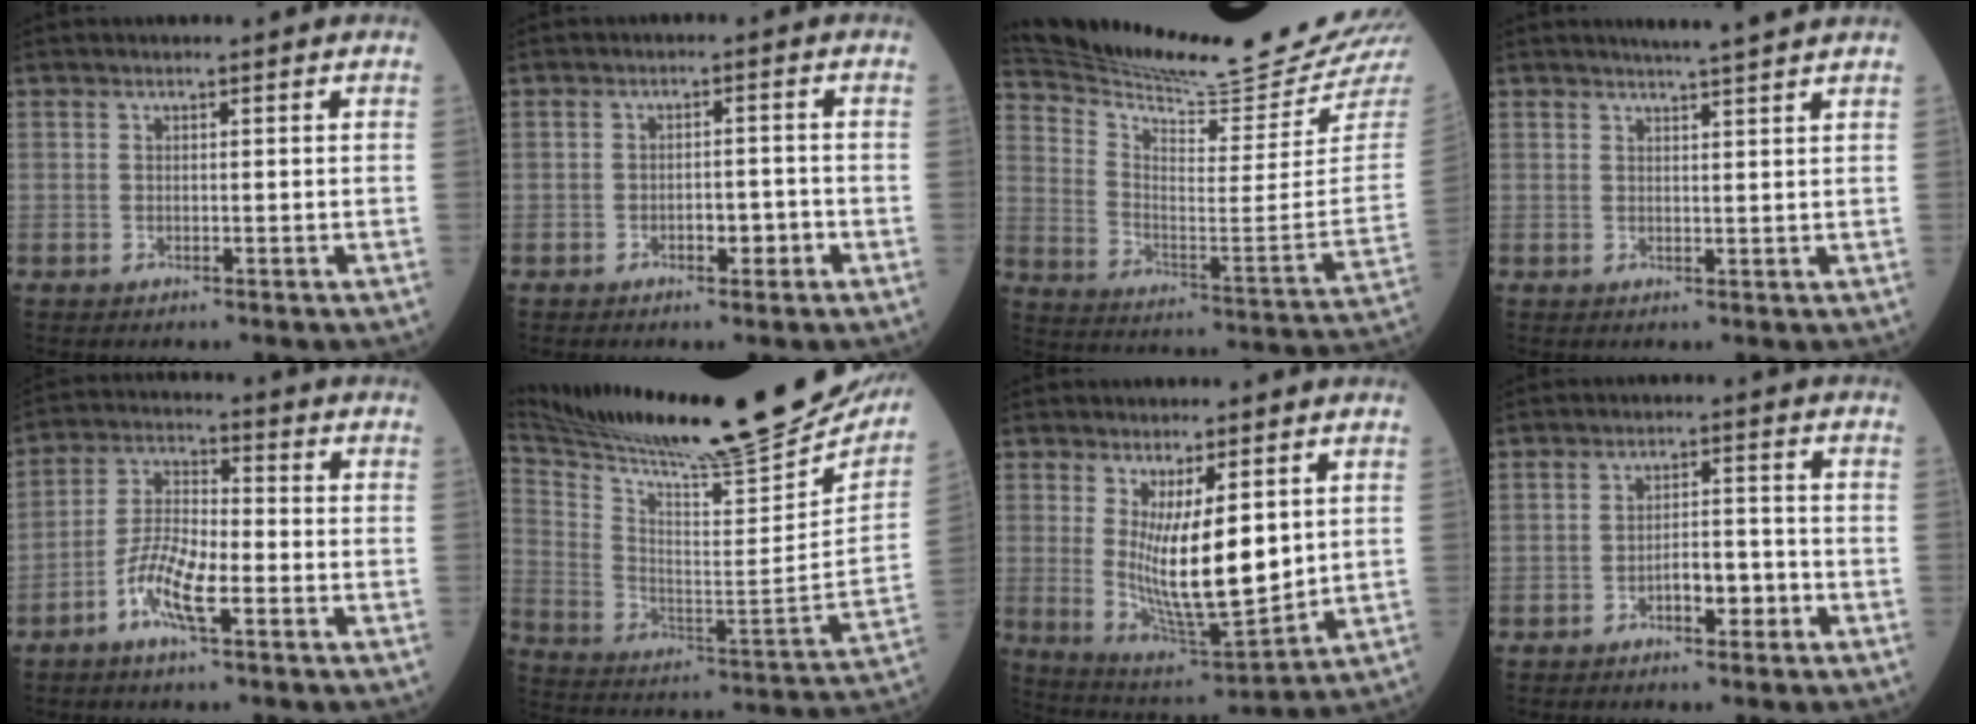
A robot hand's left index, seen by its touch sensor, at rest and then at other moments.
{"total": 2.9, "force": [-1.6, 1.1, 2.2], "torque": [-0.031, 0.006, -0.024]}
{"total": 21.7, "force": [20.5, -1.9, 6.7], "torque": [-0.138, -0.115, 0.304]}
{"total": 4.4, "force": [3.9, -0.9, 1.9], "torque": [-0.028, 0.001, 0.049]}
{"total": 8.5, "force": [-4.0, 2.0, 7.2], "torque": [-0.151, 0.001, -0.079]}
{"total": 30.8, "force": [27.1, 1.6, 14.5], "torque": [-0.255, -0.093, 0.388]}
{"total": 11.5, "force": [1.8, 2.7, 11.0], "torque": [-0.196, -0.026, 0.042]}
{"total": 4.2, "force": [-2.3, 1.4, 3.3], "torque": [-0.052, 0.011, -0.040]}